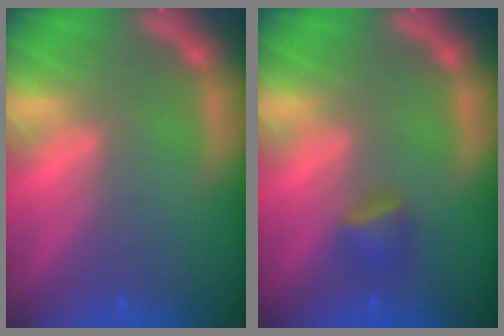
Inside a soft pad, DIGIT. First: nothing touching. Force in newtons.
{"total": 1.9}